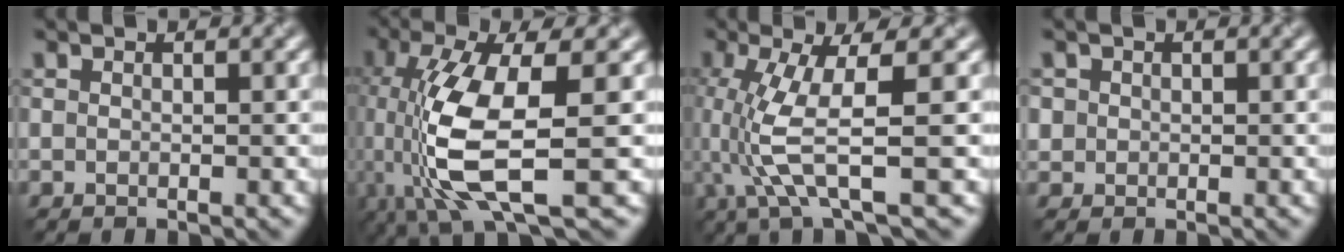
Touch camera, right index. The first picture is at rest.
{"total": 10.4, "force": [-1.8, 3.2, 9.7], "torque": [-0.211, -0.012, -0.032]}
{"total": 6.3, "force": [-0.8, 1.2, 6.1], "torque": [-0.141, -0.003, -0.013]}
{"total": 1.0, "force": [0.1, 1.0, 0.0], "torque": [0.010, -0.004, 0.004]}